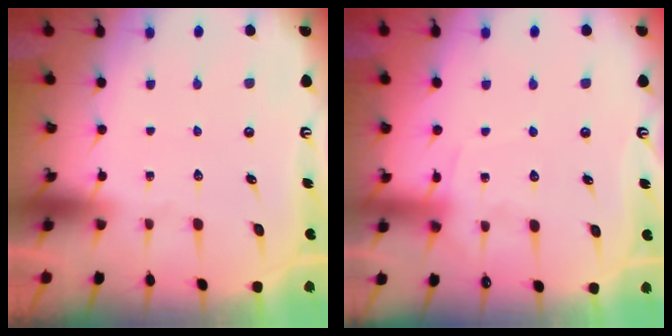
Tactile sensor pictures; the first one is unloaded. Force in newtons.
{"total": 6.5, "press": 6.4, "slide": 0.8}